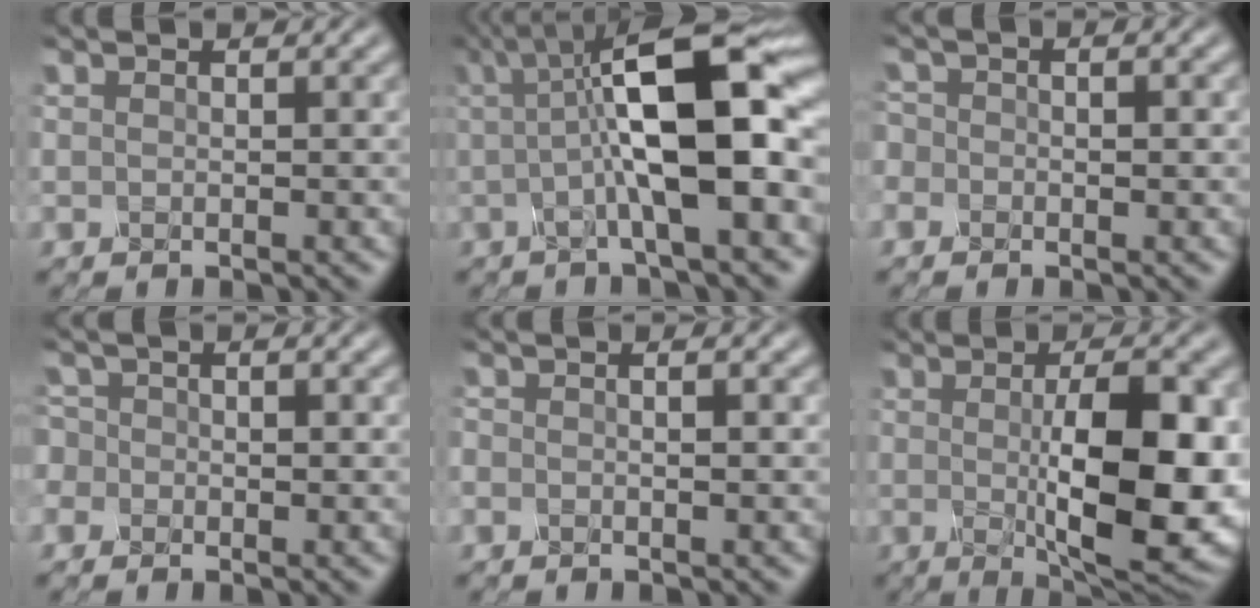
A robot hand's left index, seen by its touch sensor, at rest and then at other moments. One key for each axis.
{"total": 11.0, "fx": 0.9, "fy": 2.9, "fz": 10.6, "tx": -0.158, "ty": 0.019, "tz": 0.006}
{"total": 1.7, "fx": -0.5, "fy": 1.4, "fz": 0.7, "tx": -0.008, "ty": 0.010, "tz": -0.018}
{"total": 2.3, "fx": -0.7, "fy": 2.1, "fz": 0.7, "tx": -0.012, "ty": 0.014, "tz": -0.028}
{"total": 1.3, "fx": -0.2, "fy": 0.6, "fz": 1.2, "tx": -0.014, "ty": 0.002, "tz": -0.009}
{"total": 11.4, "fx": -0.5, "fy": 3.7, "fz": 10.8, "tx": -0.153, "ty": -0.014, "tz": -0.002}